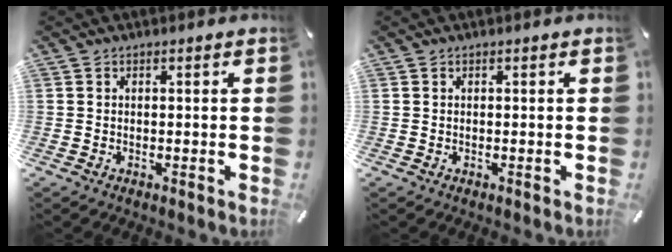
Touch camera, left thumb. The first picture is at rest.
{"total": 0.0}